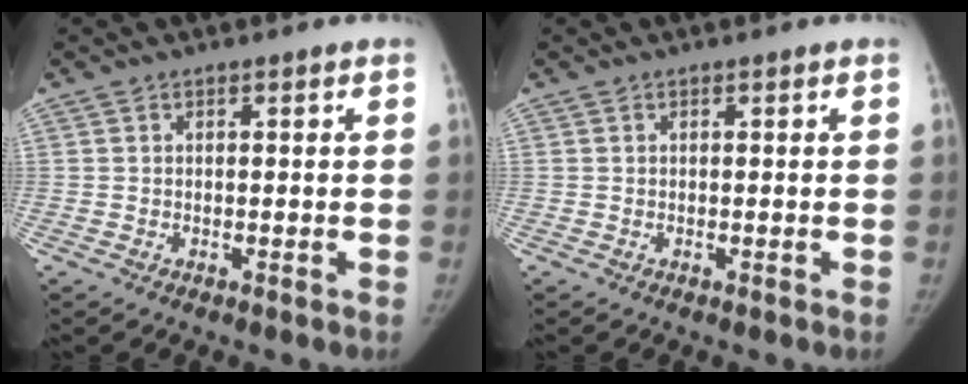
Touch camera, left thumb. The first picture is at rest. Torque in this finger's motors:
{"motor_torque": [0.11, 0.04, -0.17, 0.17, 0.08]}